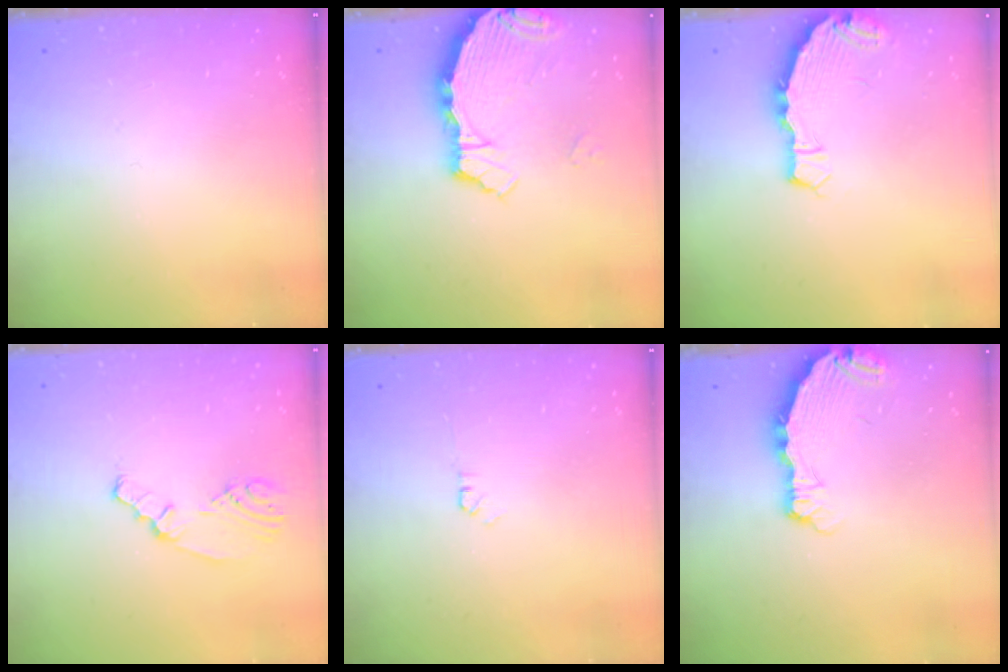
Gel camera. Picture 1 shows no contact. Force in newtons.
{"total": 3.9, "press": 3.9, "slide": 0.2}
{"total": 3.9, "press": 3.9, "slide": 0.2}
{"total": 2.1, "press": 1.7, "slide": 1.2}
{"total": 2.3, "press": 2.3, "slide": 0.3}
{"total": 5.2, "press": 5.2, "slide": 0.1}